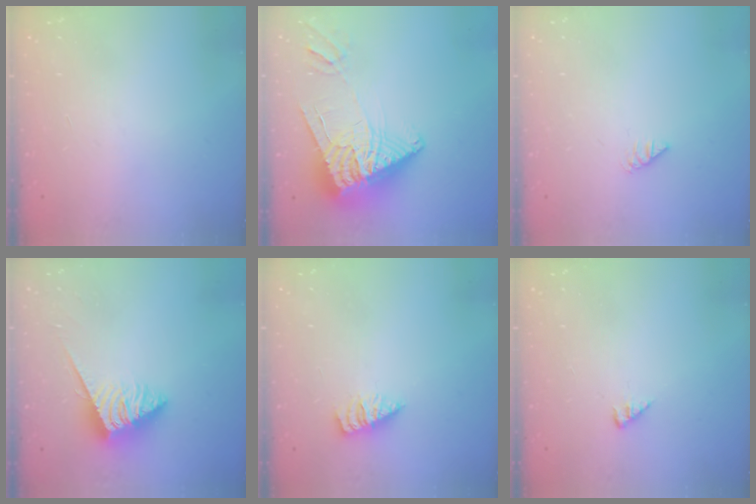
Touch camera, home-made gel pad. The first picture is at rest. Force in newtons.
{"total": 15.8, "press": 15.7, "slide": 1.9}
{"total": 0.0}
{"total": 4.5, "press": 4.5, "slide": 0.2}
{"total": 2.1, "press": 2.0, "slide": 0.3}
{"total": 2.2, "press": 2.2, "slide": 0.2}